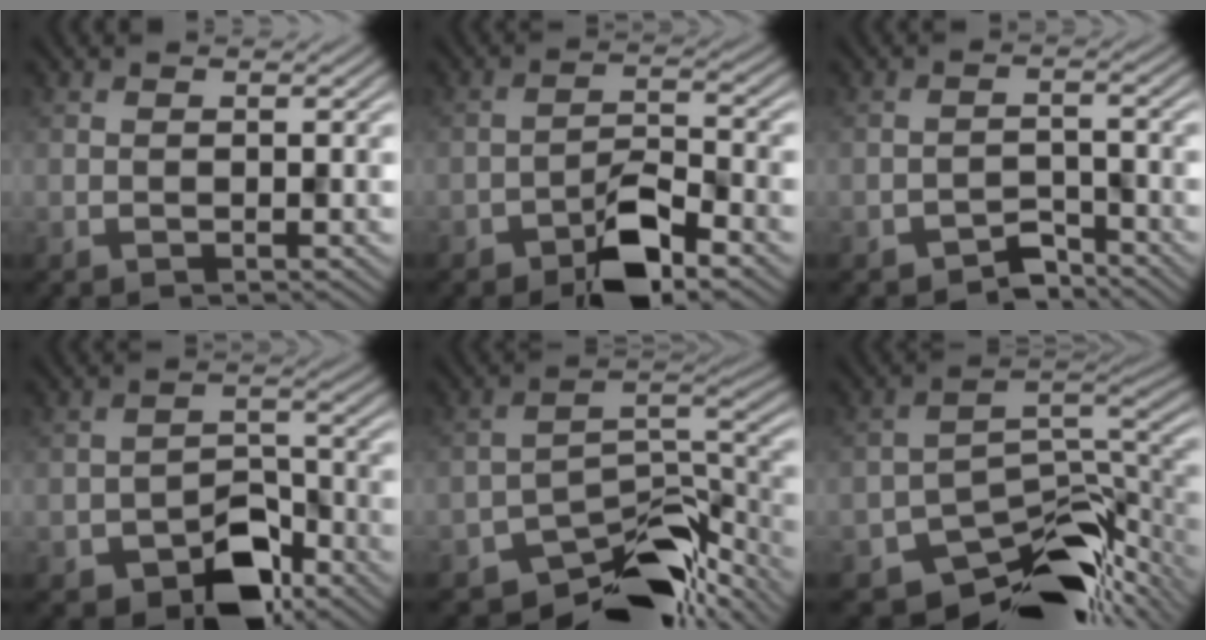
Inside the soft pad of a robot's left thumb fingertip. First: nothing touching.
{"total": 6.7, "force": [-4.2, 2.4, 4.6], "torque": [-0.072, 0.011, -0.078]}
{"total": 3.1, "force": [-2.6, 1.3, 1.0], "torque": [-0.015, 0.006, -0.051]}
{"total": 7.3, "force": [-4.4, 4.1, 4.0], "torque": [-0.059, 0.000, -0.085]}
{"total": 12.2, "force": [-9.4, 5.1, 5.9], "torque": [-0.084, -0.011, -0.155]}
{"total": 13.1, "force": [-9.4, 6.3, 6.6], "torque": [-0.111, -0.026, -0.143]}